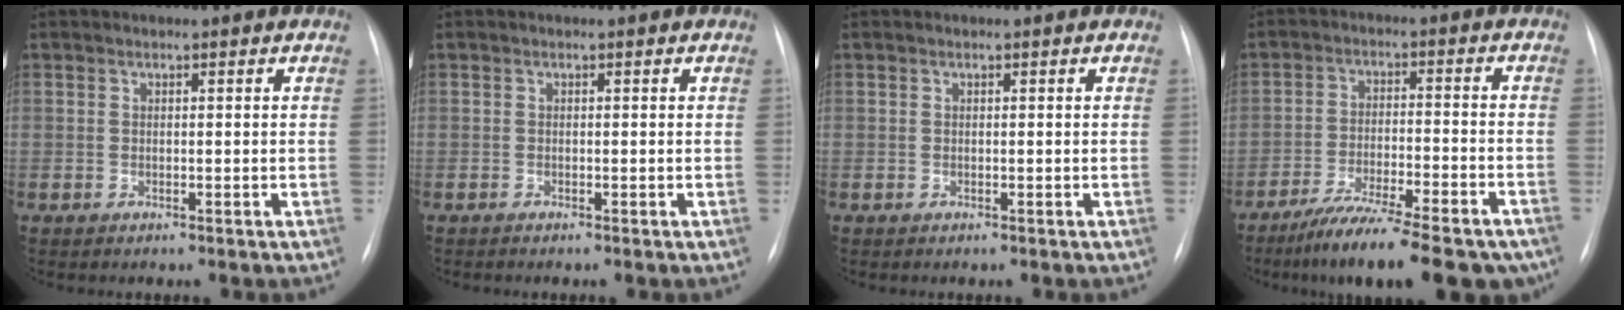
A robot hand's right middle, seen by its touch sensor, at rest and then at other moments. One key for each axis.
{"total": 0.0}
{"total": 0.0}
{"total": 18.0, "fx": -14.2, "fy": 3.6, "fz": 10.4, "tx": -0.119, "ty": -0.003, "tz": -0.215}